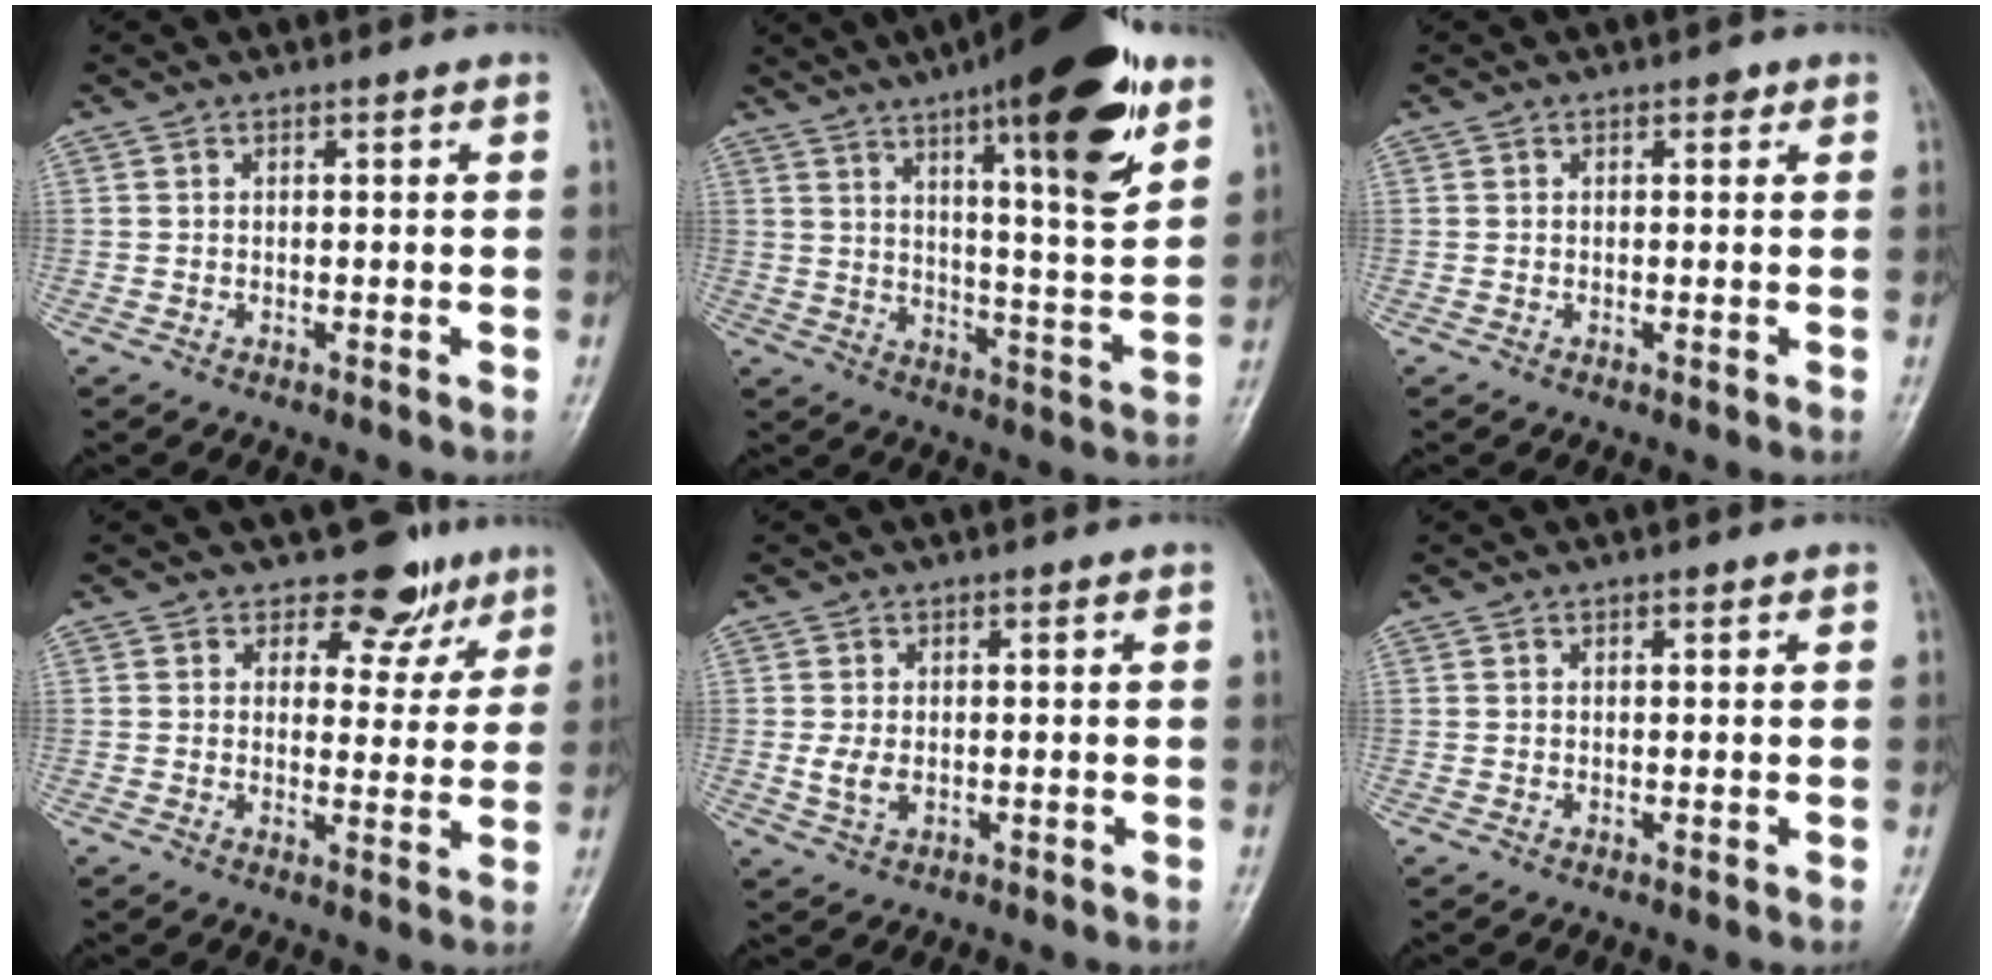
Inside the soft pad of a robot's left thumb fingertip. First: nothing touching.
{"total": 21.9, "force": [12.3, 3.9, 17.7], "torque": [-0.246, -0.043, 0.185]}
{"total": 0.9, "force": [0.5, 0.6, 0.5], "torque": [0.003, 0.000, 0.002]}
{"total": 7.1, "force": [5.0, 4.7, 1.9], "torque": [0.015, -0.028, 0.057]}
{"total": 3.2, "force": [-0.1, 2.1, 2.5], "torque": [-0.049, -0.007, -0.001]}
{"total": 0.5, "force": [0.3, 0.2, 0.3], "torque": [-0.005, -0.001, 0.004]}